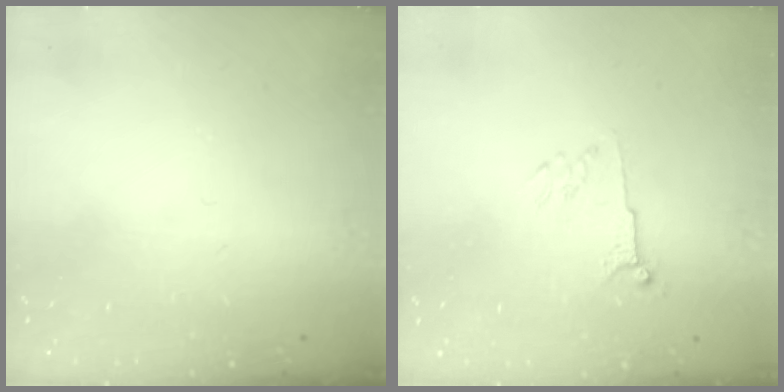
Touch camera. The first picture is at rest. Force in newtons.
{"total": 4.5, "press": 4.4, "slide": 1.0}